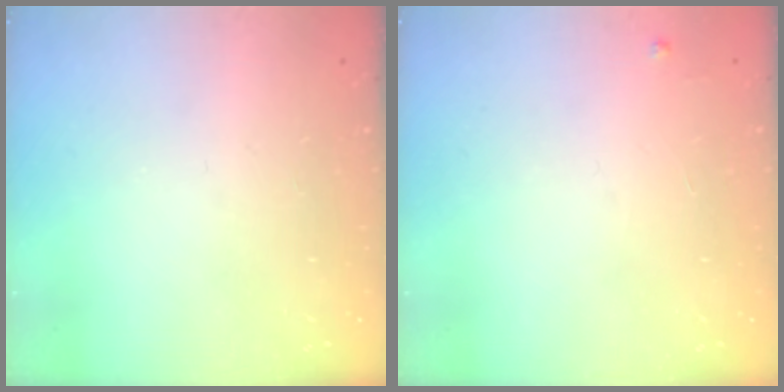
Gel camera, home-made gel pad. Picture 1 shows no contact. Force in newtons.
{"total": 2.4, "press": 2.4, "slide": 0.4}